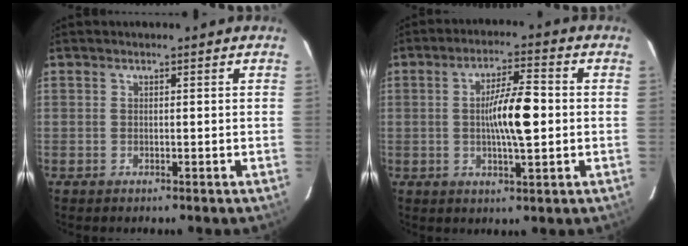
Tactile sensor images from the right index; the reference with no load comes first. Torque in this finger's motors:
{"motor_torque": [0.45, -0.08, 0.36, 0.13]}